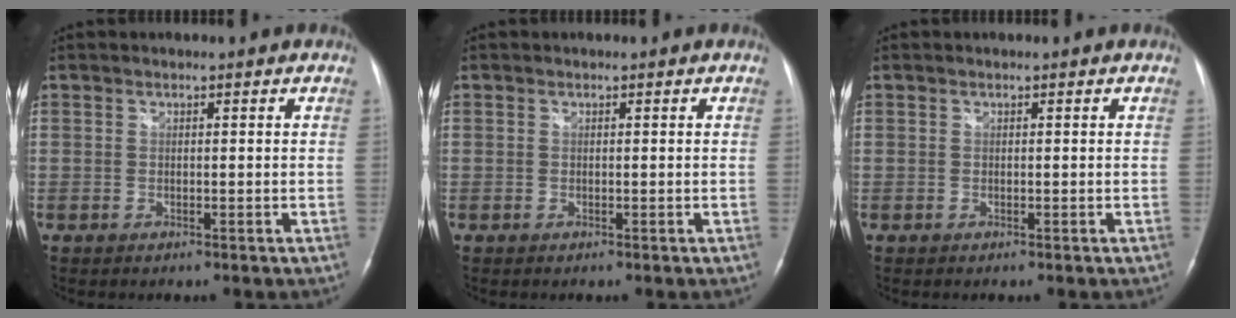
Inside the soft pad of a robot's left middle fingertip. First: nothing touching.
{"total": 0.0}
{"total": 0.0}